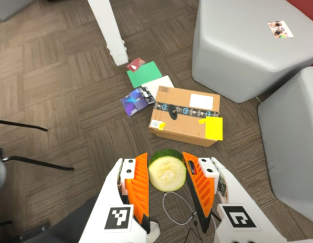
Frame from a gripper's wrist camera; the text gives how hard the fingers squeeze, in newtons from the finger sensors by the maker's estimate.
{"total": 10.4, "left": 10.8, "right": 10.0}